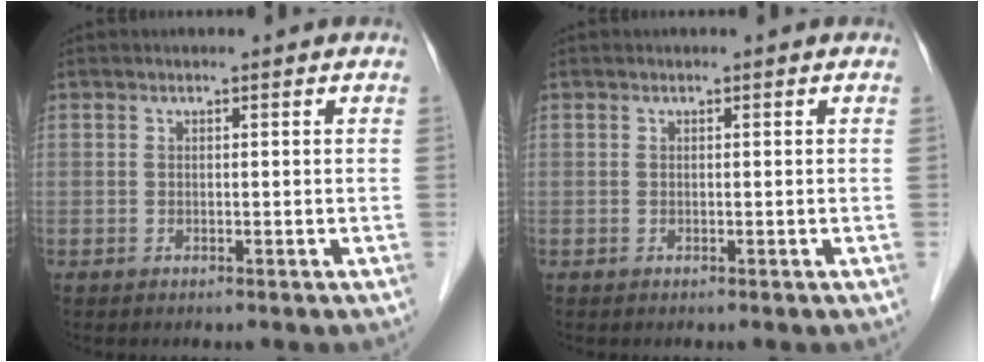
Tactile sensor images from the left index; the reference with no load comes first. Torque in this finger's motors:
{"motor_torque": [0.00, 0.00, 0.00, 0.00]}